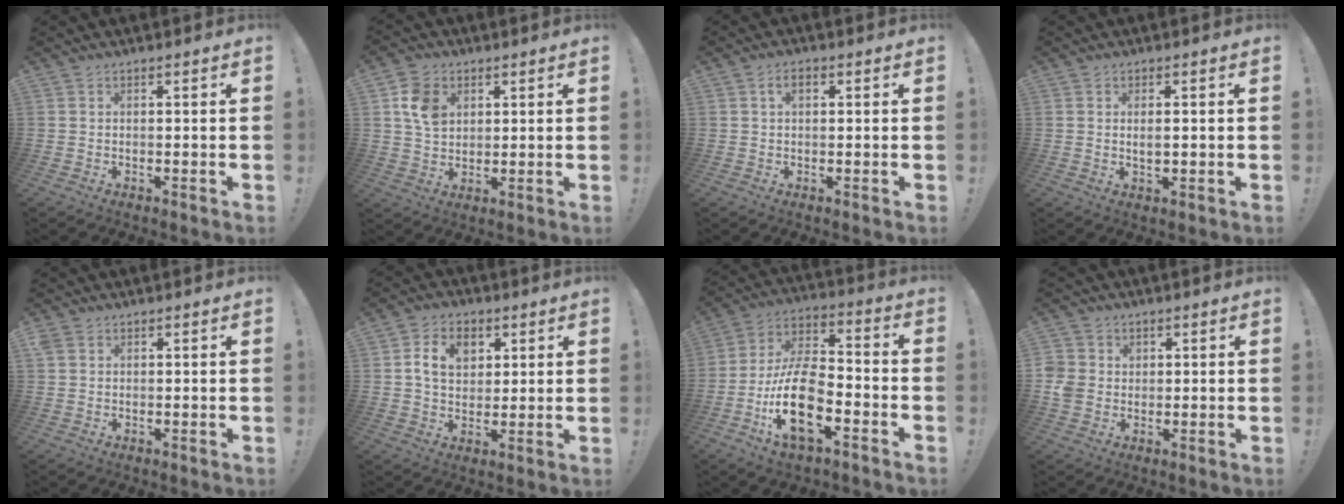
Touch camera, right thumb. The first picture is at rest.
{"total": 9.6, "force": [3.4, 7.2, 5.3], "torque": [-0.076, 0.001, 0.066]}
{"total": 2.7, "force": [0.7, 1.5, 2.1], "torque": [-0.038, 0.007, 0.010]}
{"total": 2.5, "force": [0.2, 1.0, 2.3], "torque": [-0.035, -0.002, 0.000]}
{"total": 2.0, "force": [0.9, 1.5, 1.0], "torque": [-0.018, 0.001, 0.019]}
{"total": 9.4, "force": [2.9, 7.2, 5.3], "torque": [-0.076, 0.000, 0.053]}
{"total": 19.2, "force": [-7.3, 9.5, 15.0], "torque": [-0.284, 0.034, -0.119]}
{"total": 5.8, "force": [0.5, 5.5, 1.9], "torque": [-0.047, 0.003, 0.010]}